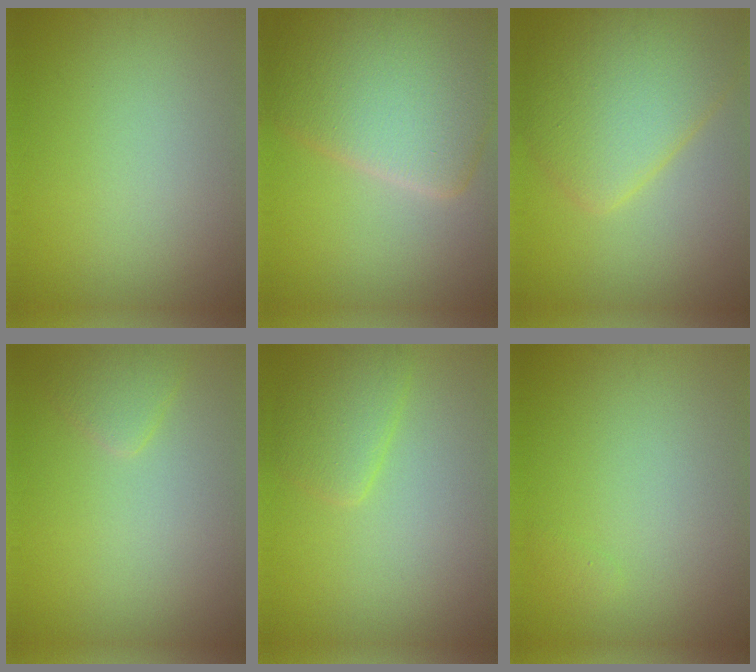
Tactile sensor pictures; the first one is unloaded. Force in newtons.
{"total": 9.5, "press": 9.5, "slide": 0.7}
{"total": 6.9, "press": 6.9, "slide": 0.2}
{"total": 1.5, "press": 1.5, "slide": 0.2}
{"total": 2.6, "press": 2.6, "slide": 0.2}
{"total": 0.5, "press": 0.5, "slide": 0.0}